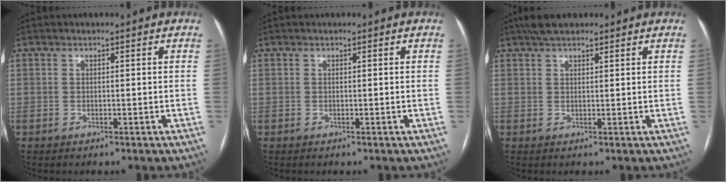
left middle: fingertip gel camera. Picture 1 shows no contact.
{"total": 0.0}
{"total": 4.3, "force": [3.5, 1.3, 2.2], "torque": [-0.043, 0.023, 0.061]}